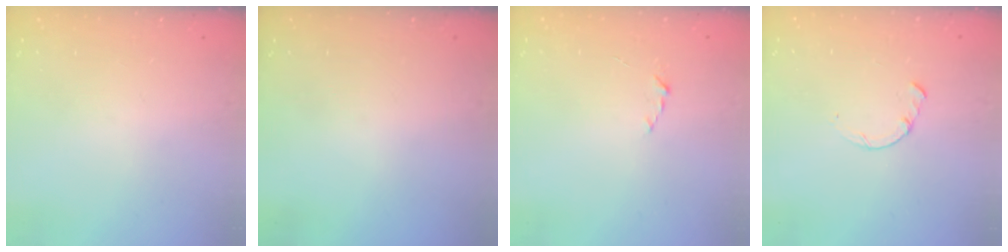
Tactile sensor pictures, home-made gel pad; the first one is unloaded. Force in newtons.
{"total": 0.0}
{"total": 1.9, "press": 1.9, "slide": 0.2}
{"total": 0.7, "press": 0.6, "slide": 0.2}